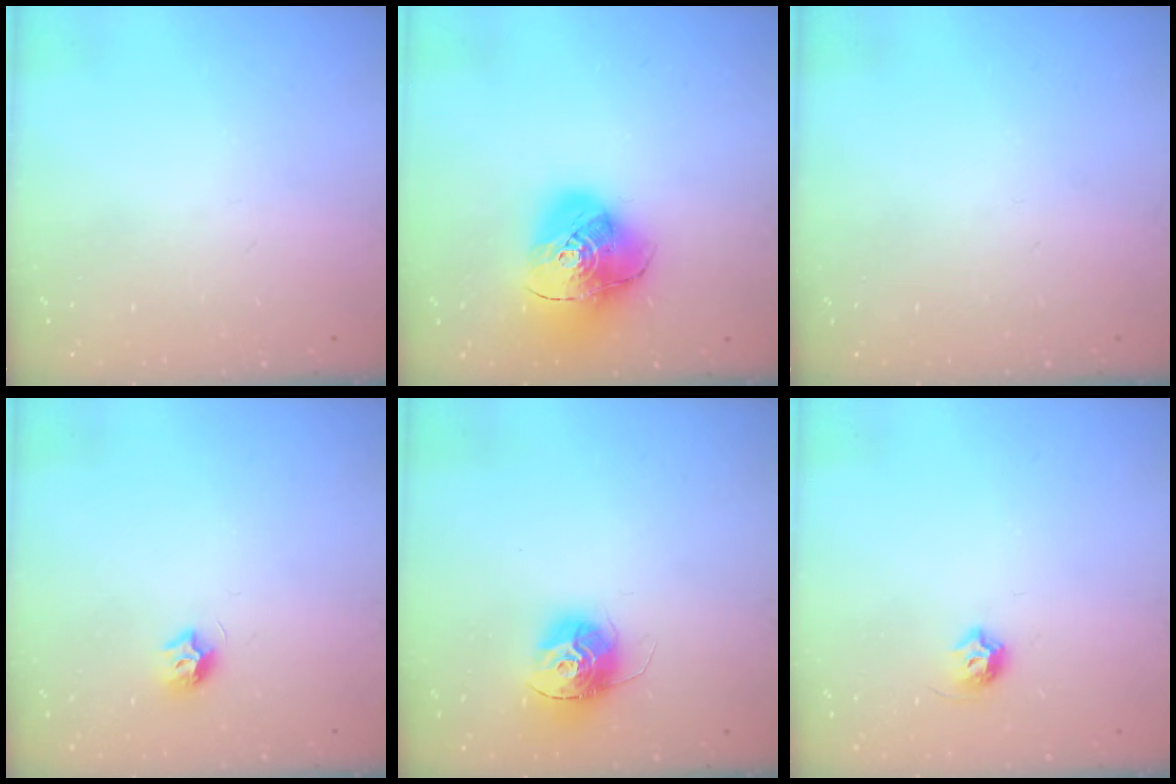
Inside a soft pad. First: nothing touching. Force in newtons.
{"total": 15.3, "press": 15.2, "slide": 1.8}
{"total": 0.0}
{"total": 7.4, "press": 7.4, "slide": 0.6}
{"total": 13.6, "press": 13.5, "slide": 1.3}
{"total": 6.1, "press": 6.0, "slide": 1.1}